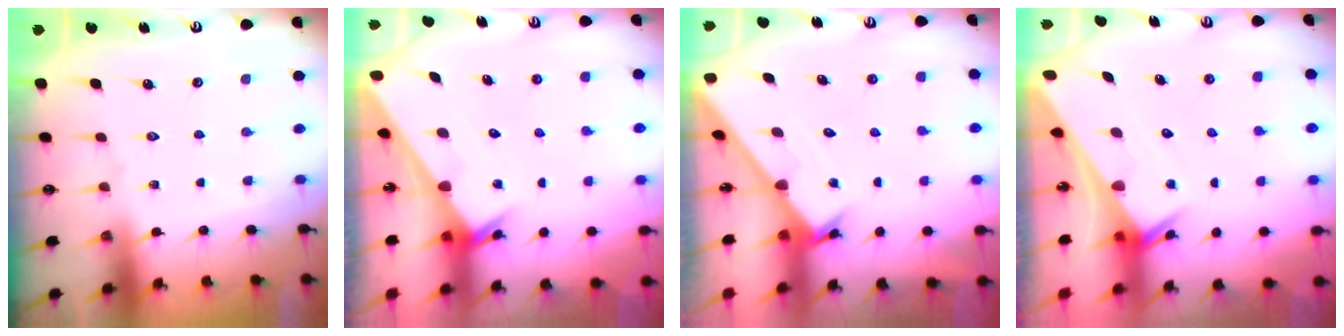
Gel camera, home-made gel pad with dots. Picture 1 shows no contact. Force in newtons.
{"total": 2.0, "press": 2.0, "slide": 0.1}
{"total": 1.7, "press": 1.7, "slide": 0.1}
{"total": 2.4, "press": 2.4, "slide": 0.2}